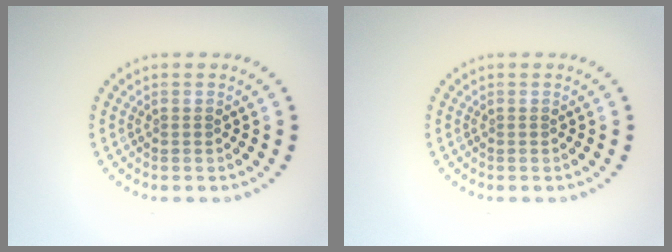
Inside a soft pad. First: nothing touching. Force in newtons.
{"total": 0.0}